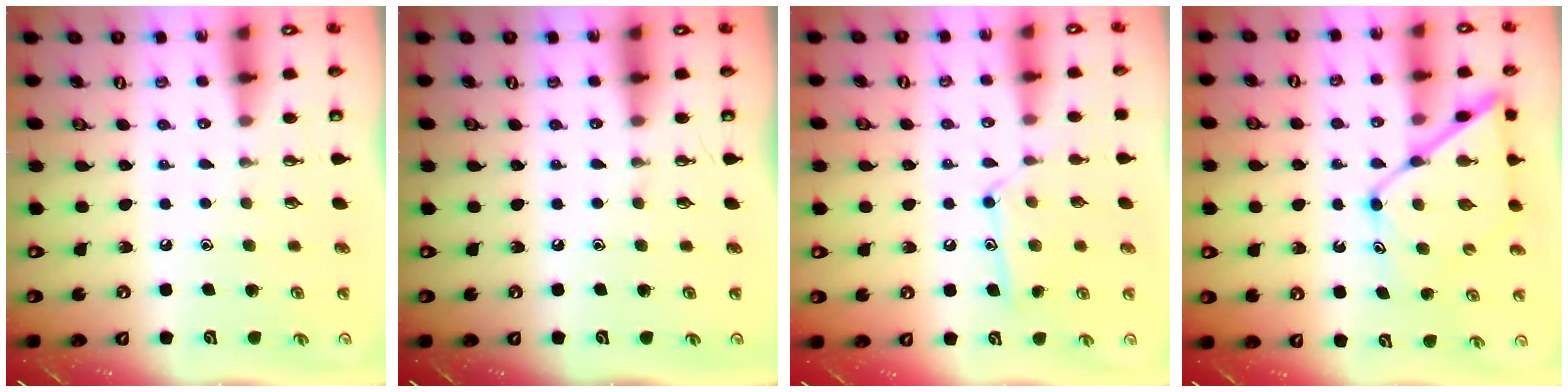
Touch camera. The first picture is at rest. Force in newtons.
{"total": 0.0}
{"total": 11.6, "press": 11.6, "slide": 0.7}
{"total": 13.4, "press": 13.4, "slide": 1.1}